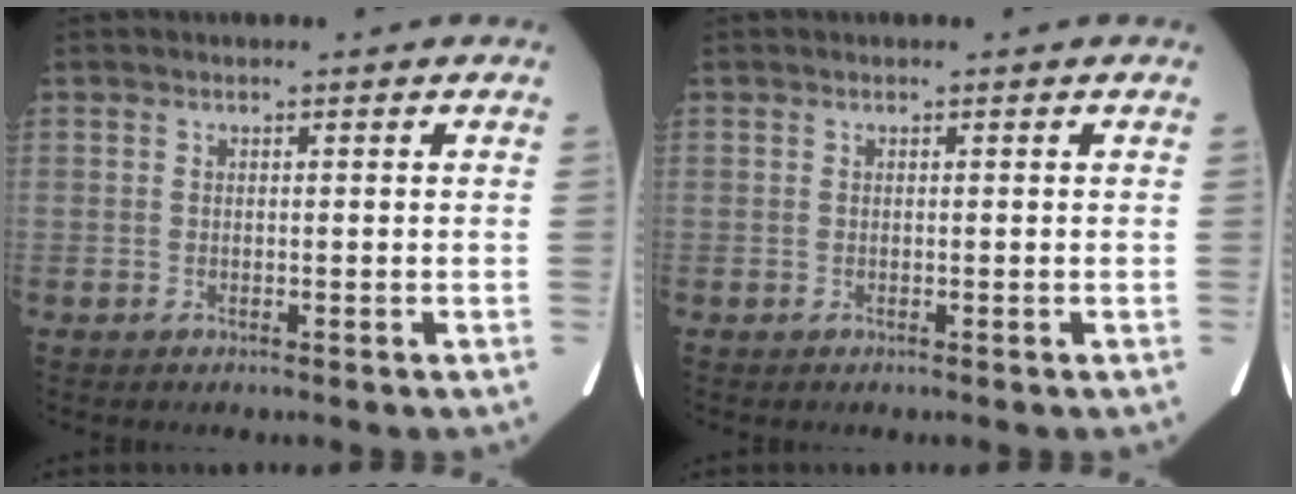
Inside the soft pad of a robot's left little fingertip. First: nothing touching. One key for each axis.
{"total": 0.0}